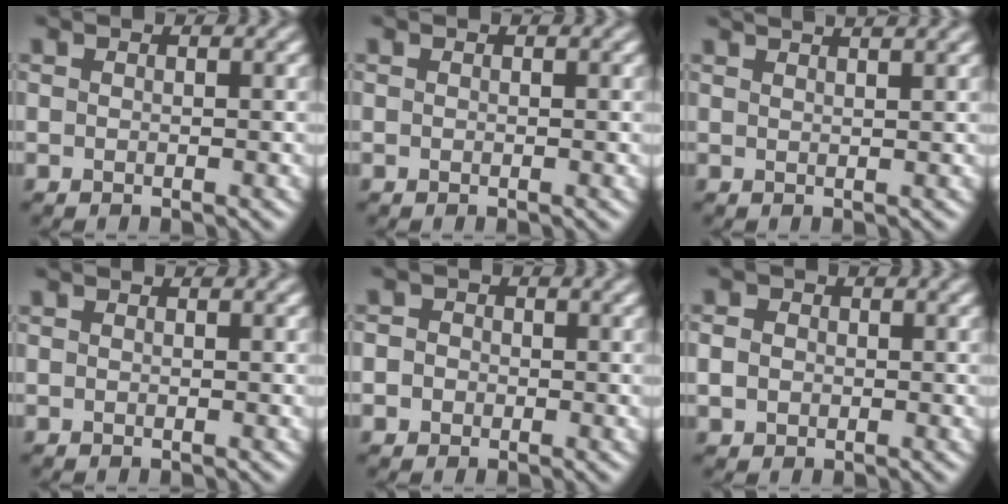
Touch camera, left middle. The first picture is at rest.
{"total": 0.0}
{"total": 5.1, "force": [3.9, 1.8, 2.8], "torque": [-0.015, 0.040, 0.024]}
{"total": 0.0}
{"total": 1.7, "force": [0.0, 1.6, 0.4], "torque": [0.009, 0.005, -0.015]}
{"total": 1.1, "force": [0.1, 1.1, 0.1], "torque": [-0.005, 0.003, 0.000]}